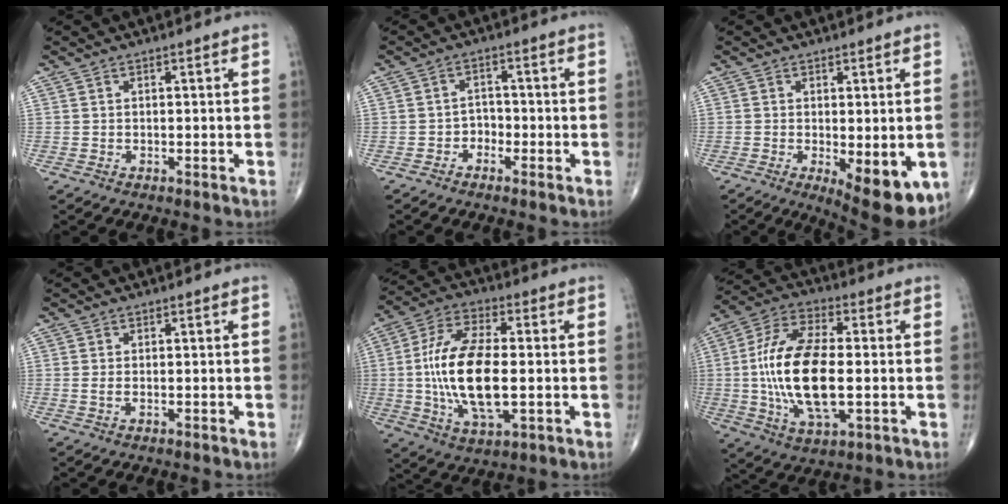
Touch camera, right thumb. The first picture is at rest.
{"total": 2.5, "force": [-1.5, 1.9, 0.7], "torque": [0.007, 0.016, -0.032]}
{"total": 11.0, "force": [-3.5, 4.3, 9.5], "torque": [-0.119, -0.020, -0.038]}
{"total": 0.8, "force": [-0.1, 0.3, 0.7], "torque": [-0.019, -0.003, -0.001]}
{"total": 17.5, "force": [-1.1, 7.6, 15.7], "torque": [-0.311, 0.005, -0.018]}
{"total": 18.7, "force": [-1.2, 8.3, 16.8], "torque": [-0.333, 0.009, -0.020]}